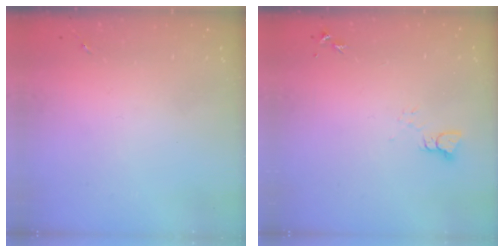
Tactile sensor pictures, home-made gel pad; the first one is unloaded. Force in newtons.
{"total": 2.2, "press": 2.2, "slide": 0.2}